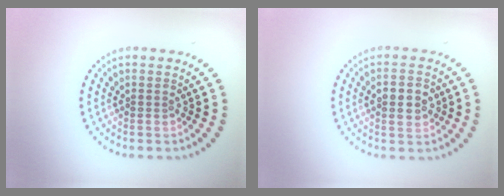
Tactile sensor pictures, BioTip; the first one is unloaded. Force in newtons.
{"total": 2.9, "press": 2.9, "slide": 0.1}